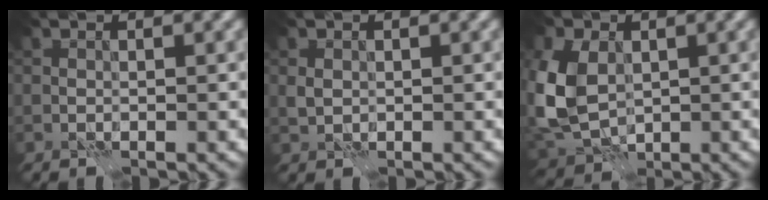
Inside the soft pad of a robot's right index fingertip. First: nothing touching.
{"total": 0.9, "force": [0.1, 0.8, 0.5], "torque": [-0.012, 0.001, 0.003]}
{"total": 8.4, "force": [0.6, 6.1, 5.8], "torque": [-0.154, -0.001, 0.005]}